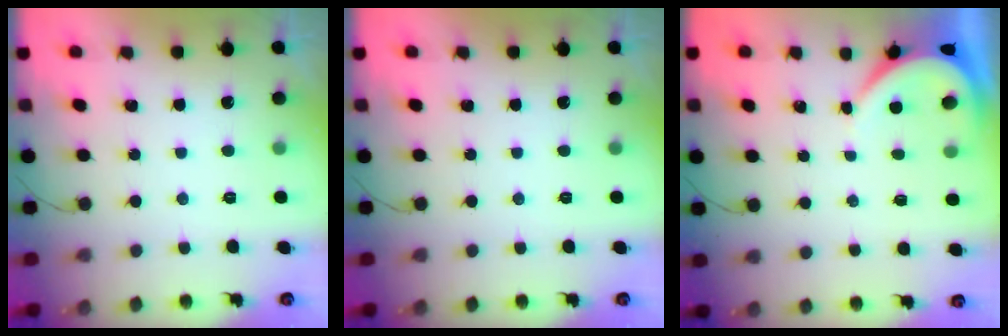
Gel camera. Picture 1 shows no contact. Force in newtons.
{"total": 0.0}
{"total": 3.5, "press": 3.4, "slide": 0.5}